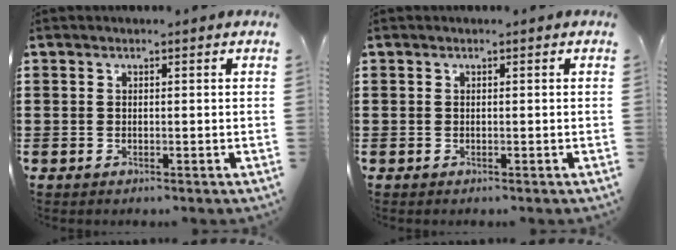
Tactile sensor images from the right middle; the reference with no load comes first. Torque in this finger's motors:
{"motor_torque": [-1.67, -0.46, 0.06, 0.01]}